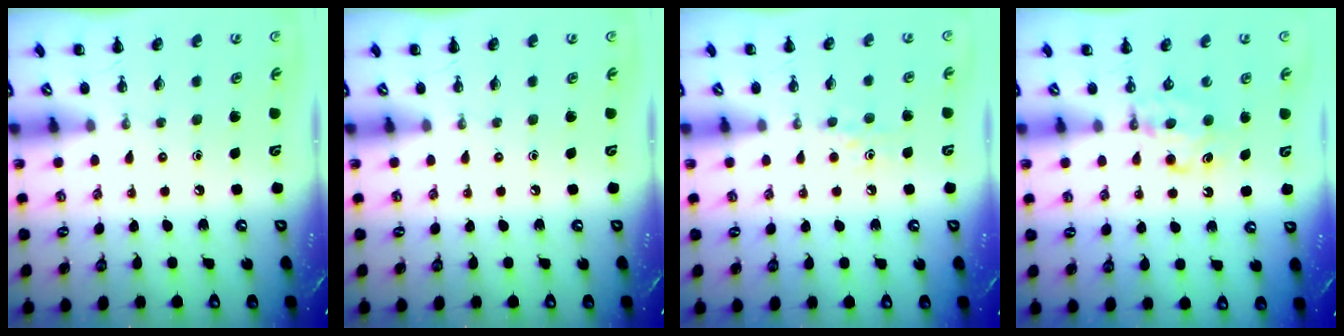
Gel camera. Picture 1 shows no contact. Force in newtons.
{"total": 0.0}
{"total": 3.6, "press": 3.4, "slide": 1.4}
{"total": 5.5, "press": 5.3, "slide": 1.4}